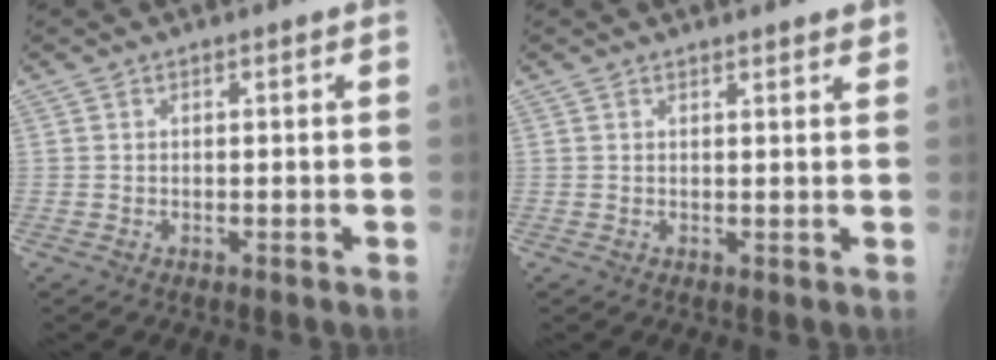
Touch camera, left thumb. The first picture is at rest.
{"total": 2.1, "force": [1.9, 0.2, 0.9], "torque": [-0.006, -0.008, 0.021]}